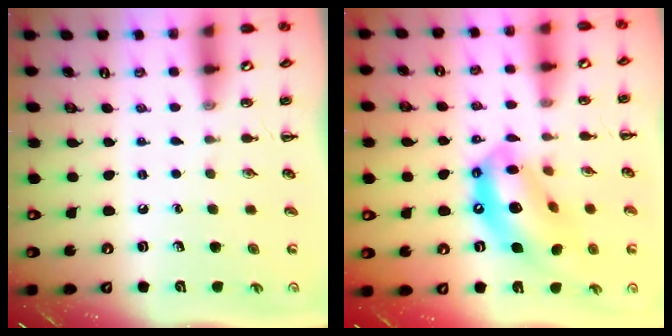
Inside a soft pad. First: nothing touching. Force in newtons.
{"total": 16.6, "press": 16.0, "slide": 4.4}